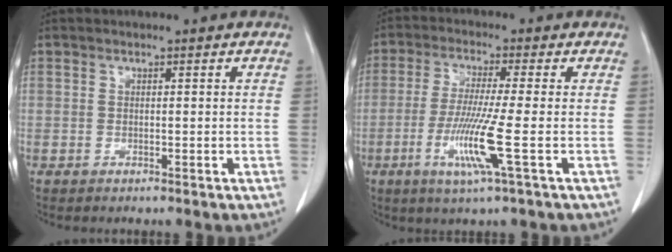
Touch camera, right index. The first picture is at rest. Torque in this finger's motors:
{"motor_torque": [1.34, -0.45, 0.69, 0.21]}